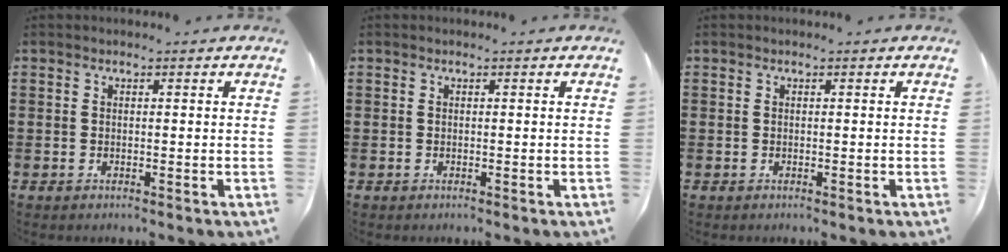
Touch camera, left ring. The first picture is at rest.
{"total": 0.0}
{"total": 0.0}